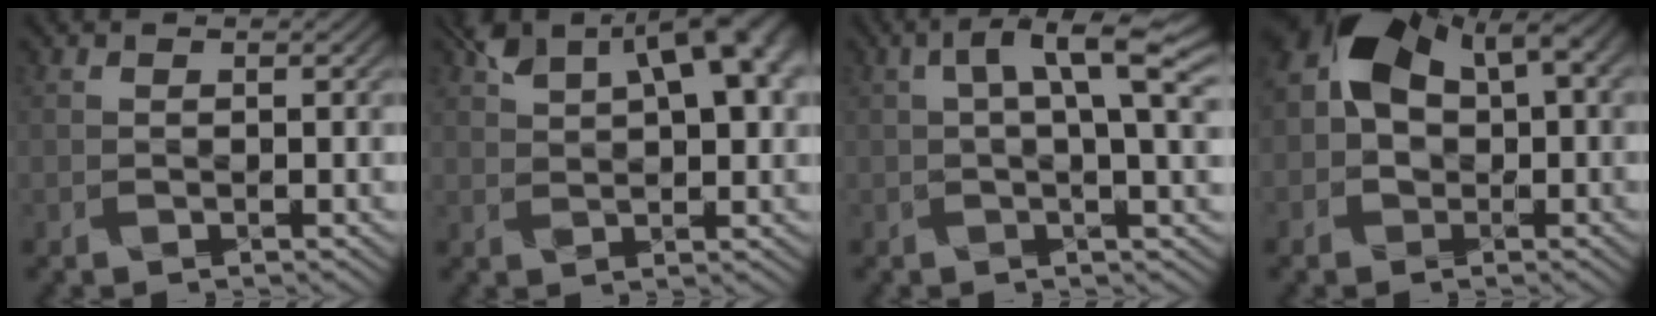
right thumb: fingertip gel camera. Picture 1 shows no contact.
{"total": 11.2, "force": [5.3, 4.8, 8.6], "torque": [-0.152, 0.019, 0.096]}
{"total": 7.5, "force": [2.1, 1.9, 7.0], "torque": [-0.110, 0.010, 0.036]}
{"total": 12.1, "force": [2.4, 7.8, 8.8], "torque": [-0.192, 0.005, 0.033]}